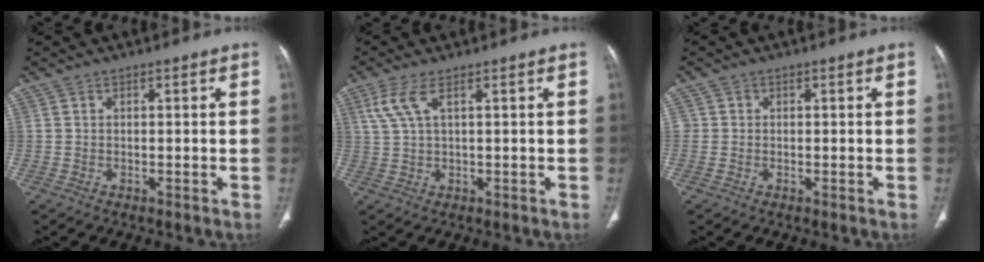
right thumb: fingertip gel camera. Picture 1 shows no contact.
{"total": 4.4, "force": [1.9, 1.3, 3.8], "torque": [-0.107, 0.006, 0.048]}
{"total": 1.1, "force": [0.0, 1.1, 0.1], "torque": [0.007, 0.004, -0.001]}